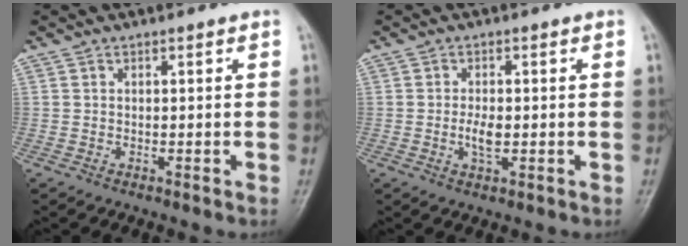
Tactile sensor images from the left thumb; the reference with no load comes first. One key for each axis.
{"total": 3.2, "fx": -0.4, "fy": 1.5, "fz": 2.8, "tx": -0.054, "ty": -0.003, "tz": -0.008}